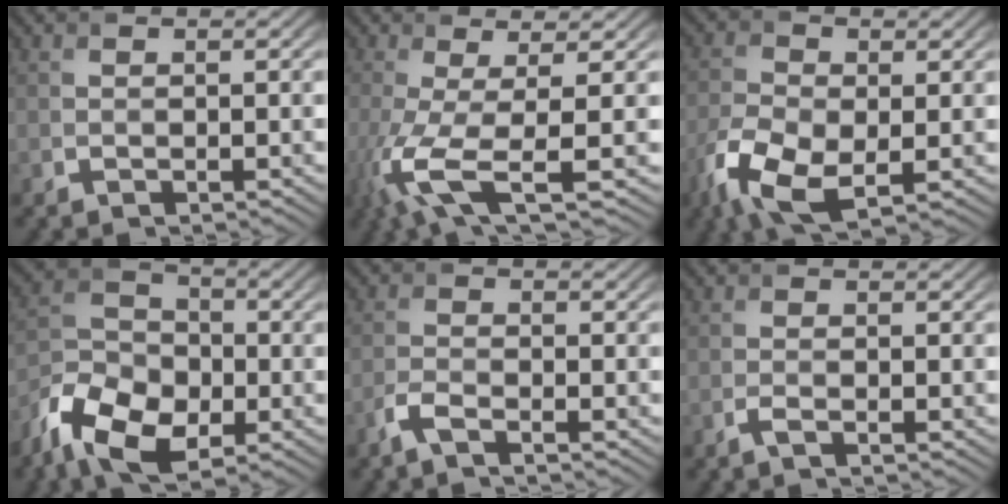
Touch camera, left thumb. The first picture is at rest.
{"total": 7.8, "force": [-1.9, 2.0, 7.3], "torque": [-0.155, -0.015, -0.044]}
{"total": 8.8, "force": [-3.6, 4.6, 6.5], "torque": [-0.155, -0.020, -0.074]}
{"total": 10.8, "force": [-6.1, 6.3, 6.3], "torque": [-0.136, -0.016, -0.130]}
{"total": 2.4, "force": [-1.8, 0.5, 1.5], "torque": [-0.037, -0.002, -0.046]}
{"total": 1.0, "force": [-0.7, 0.2, 0.8], "torque": [-0.018, 0.001, -0.015]}